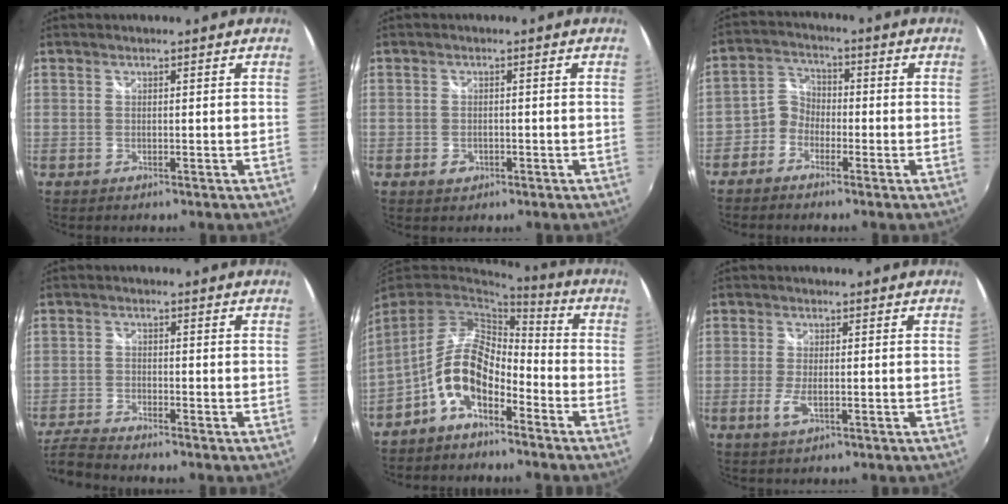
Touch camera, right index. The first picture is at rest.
{"total": 2.1, "force": [-0.9, 1.6, 1.0], "torque": [-0.017, -0.001, -0.013]}
{"total": 4.7, "force": [-2.7, 3.7, 0.9], "torque": [-0.018, 0.019, -0.064]}
{"total": 6.8, "force": [-6.4, 0.5, 2.4], "torque": [-0.067, -0.023, -0.126]}
{"total": 10.1, "force": [-5.4, 5.0, 6.9], "torque": [-0.139, 0.011, -0.103]}
{"total": 3.4, "force": [-1.1, 1.1, 3.1], "torque": [-0.067, -0.007, -0.019]}